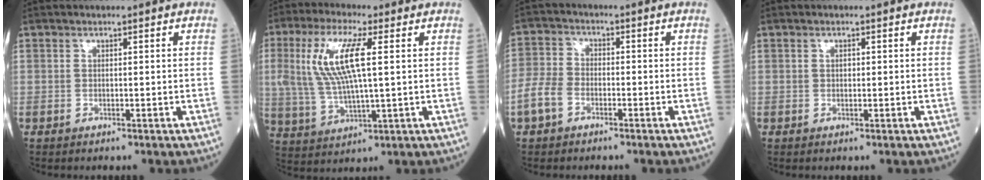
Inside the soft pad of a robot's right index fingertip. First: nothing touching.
{"total": 11.7, "force": [2.6, 2.4, 11.1], "torque": [-0.249, 0.010, 0.050]}
{"total": 4.9, "force": [-2.5, 3.2, 2.8], "torque": [-0.078, 0.004, -0.056]}
{"total": 0.6, "force": [0.1, 0.4, 0.5], "torque": [-0.009, 0.001, 0.002]}